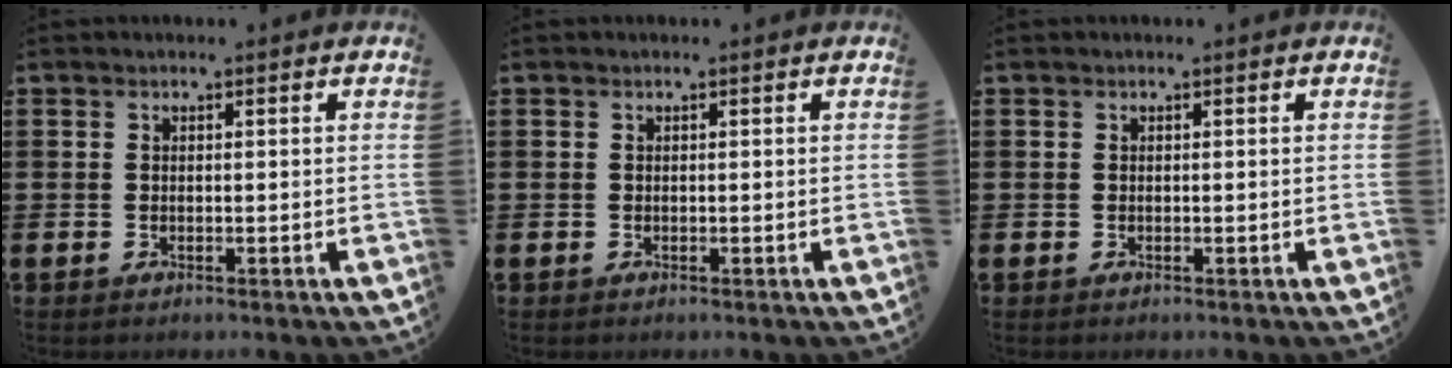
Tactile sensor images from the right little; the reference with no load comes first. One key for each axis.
{"total": 0.0}
{"total": 0.0}